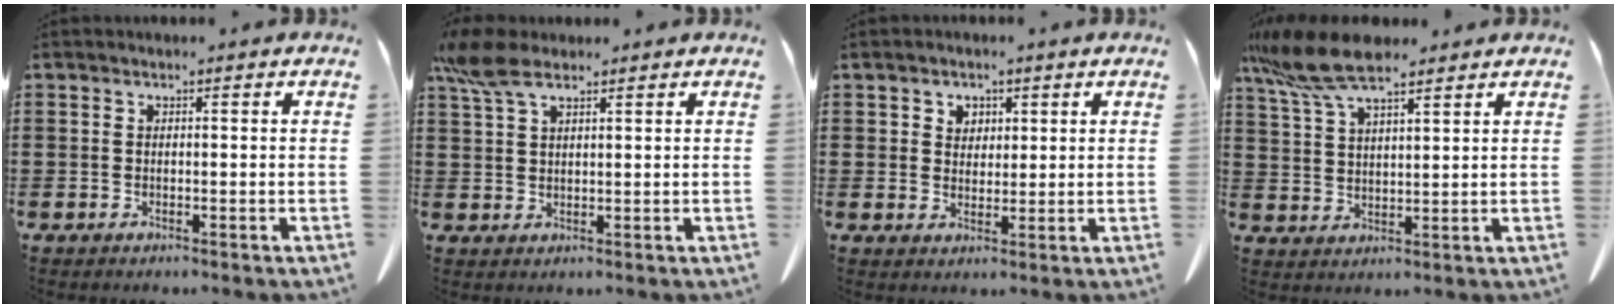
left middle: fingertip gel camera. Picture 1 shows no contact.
{"total": 6.1, "force": [3.9, 2.3, 4.1], "torque": [-0.104, -0.005, 0.070]}
{"total": 2.5, "force": [1.6, 2.0, 0.3], "torque": [-0.008, 0.004, 0.028]}
{"total": 9.7, "force": [7.1, 2.4, 6.2], "torque": [-0.151, -0.017, 0.129]}